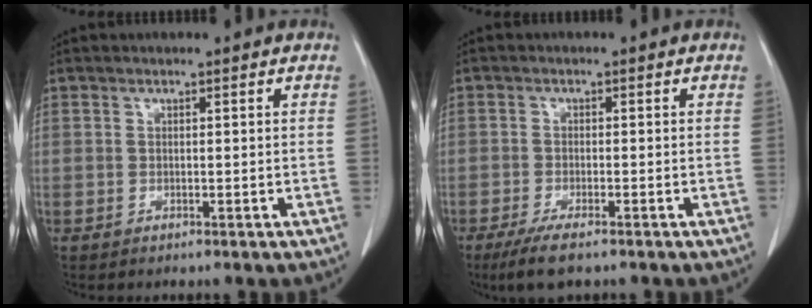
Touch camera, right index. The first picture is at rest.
{"total": 4.7, "force": [-3.3, 0.8, 3.3], "torque": [-0.064, -0.012, -0.056]}